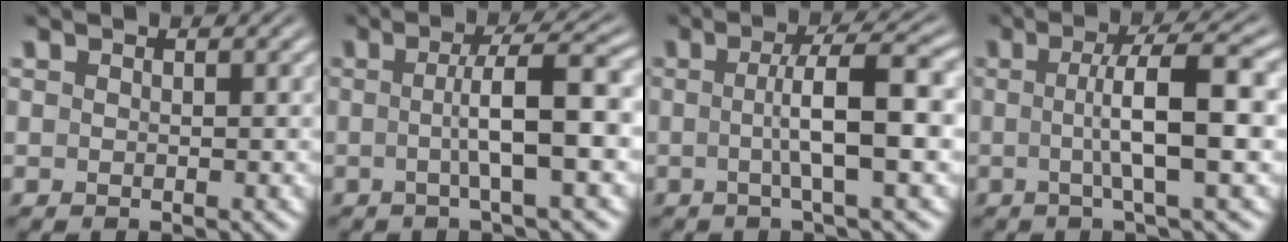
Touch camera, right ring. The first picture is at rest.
{"total": 4.8, "force": [-0.6, 0.0, 4.8], "torque": [-0.066, 0.007, -0.009]}
{"total": 4.7, "force": [-0.4, -0.2, 4.6], "torque": [-0.070, 0.004, -0.007]}
{"total": 5.0, "force": [-0.2, -0.1, 5.0], "torque": [-0.077, 0.004, -0.004]}